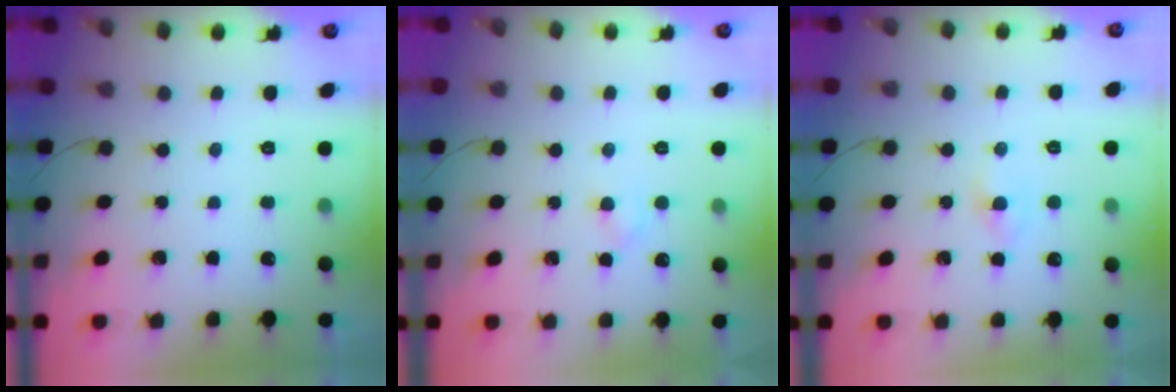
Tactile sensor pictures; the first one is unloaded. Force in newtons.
{"total": 2.2, "press": 2.0, "slide": 0.8}
{"total": 1.3, "press": 1.0, "slide": 0.8}